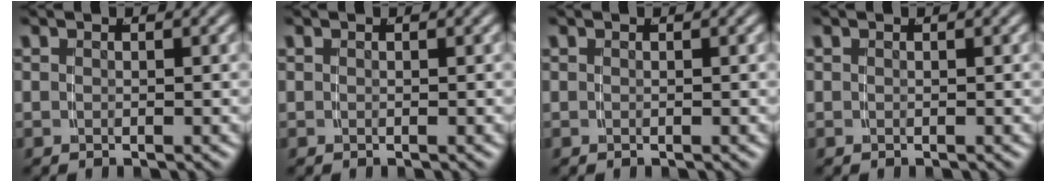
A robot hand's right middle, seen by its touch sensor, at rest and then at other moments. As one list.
[{"total": 0.0}, {"total": 0.0}, {"total": 0.0}]